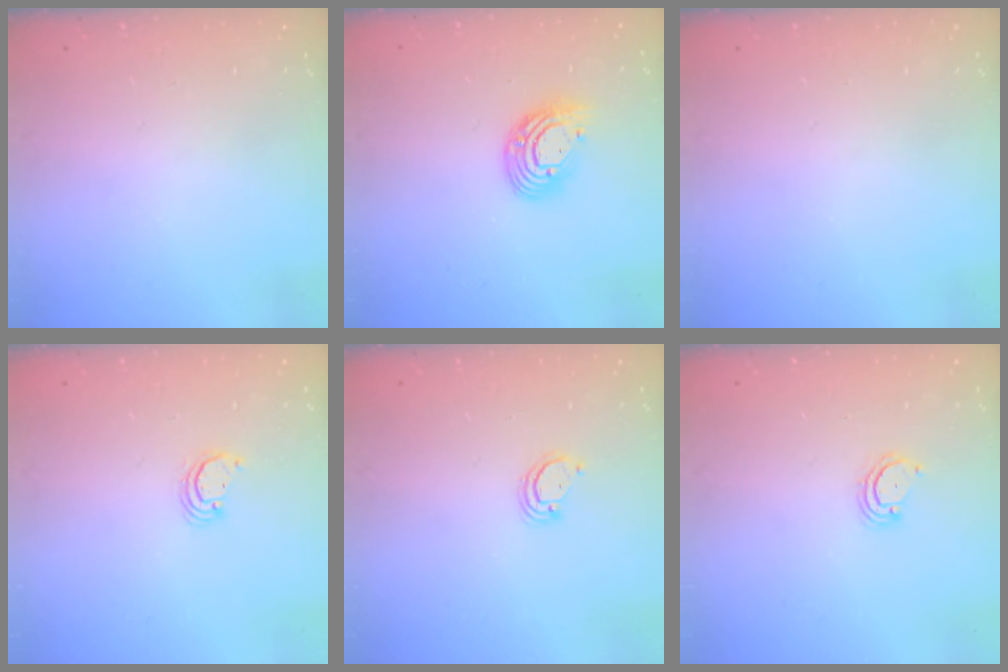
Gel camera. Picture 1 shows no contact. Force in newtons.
{"total": 10.1, "press": 10.1, "slide": 0.9}
{"total": 0.0}
{"total": 2.7, "press": 2.7, "slide": 0.2}
{"total": 2.9, "press": 2.8, "slide": 0.2}
{"total": 3.3, "press": 3.3, "slide": 0.3}